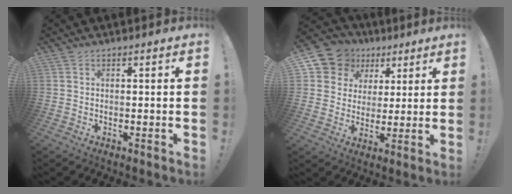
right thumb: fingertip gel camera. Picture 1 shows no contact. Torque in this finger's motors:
{"motor_torque": [0.19, 1.46, -0.07, 0.20, 0.02]}